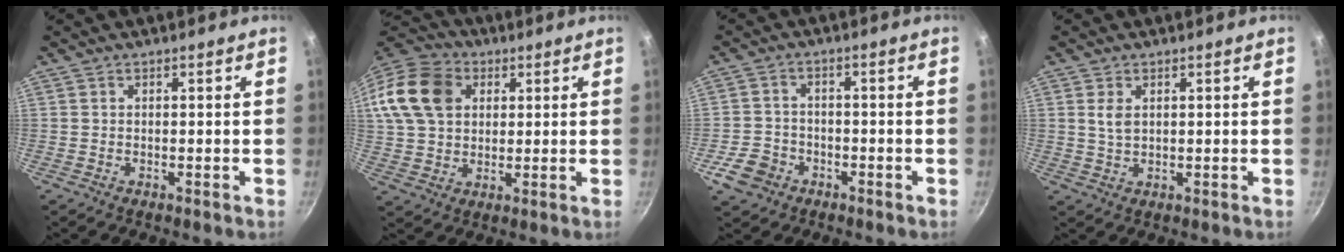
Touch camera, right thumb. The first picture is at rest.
{"total": 19.2, "force": [5.8, 14.6, 10.9], "torque": [-0.224, 0.025, 0.098]}
{"total": 6.1, "force": [-3.2, 4.7, 2.2], "torque": [-0.035, 0.028, -0.054]}
{"total": 3.0, "force": [0.9, 1.8, 2.2], "torque": [-0.039, -0.006, 0.019]}